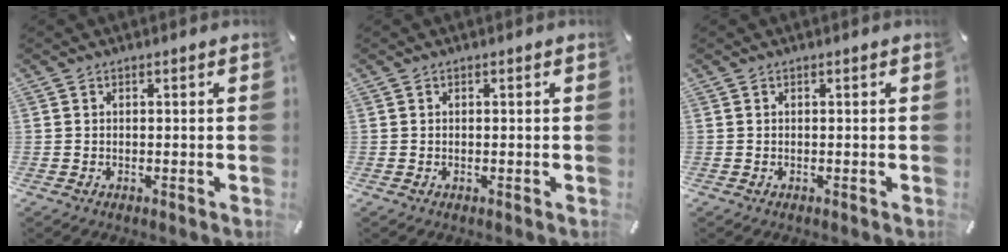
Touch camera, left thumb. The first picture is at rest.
{"total": 0.0}
{"total": 0.0}